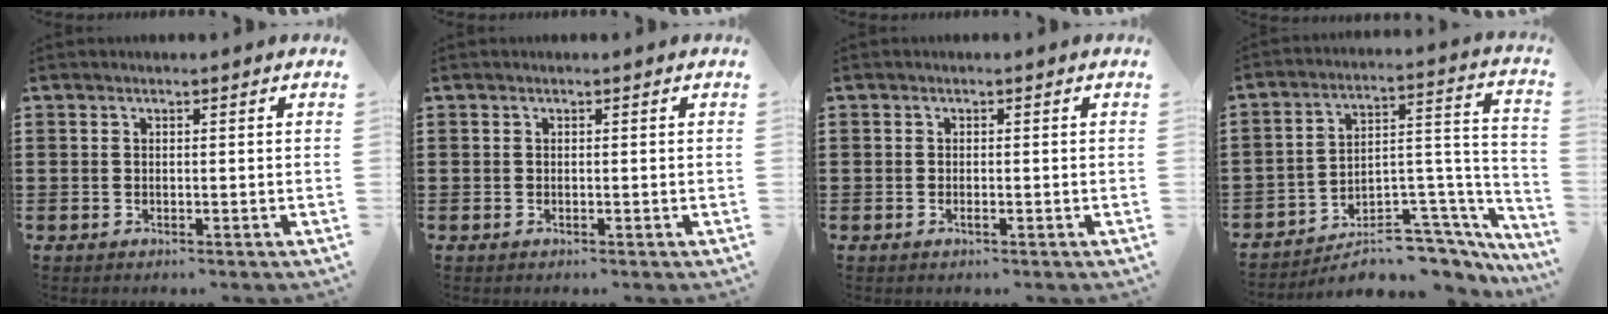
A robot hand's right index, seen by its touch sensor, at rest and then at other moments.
{"total": 0.0}
{"total": 0.6, "force": [-0.4, 0.1, 0.5], "torque": [-0.010, -0.004, -0.005]}
{"total": 7.4, "force": [-5.9, 2.9, 3.5], "torque": [-0.052, 0.010, -0.107]}